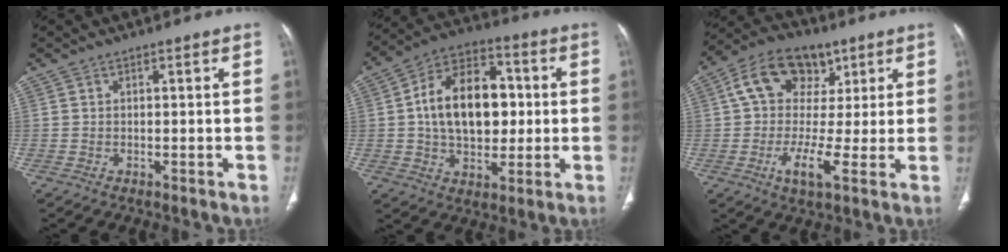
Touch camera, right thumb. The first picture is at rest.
{"total": 17.9, "force": [1.2, 11.6, 13.5], "torque": [-0.189, 0.023, 0.018]}
{"total": 14.2, "force": [2.9, 9.4, 10.2], "torque": [-0.153, 0.011, 0.037]}